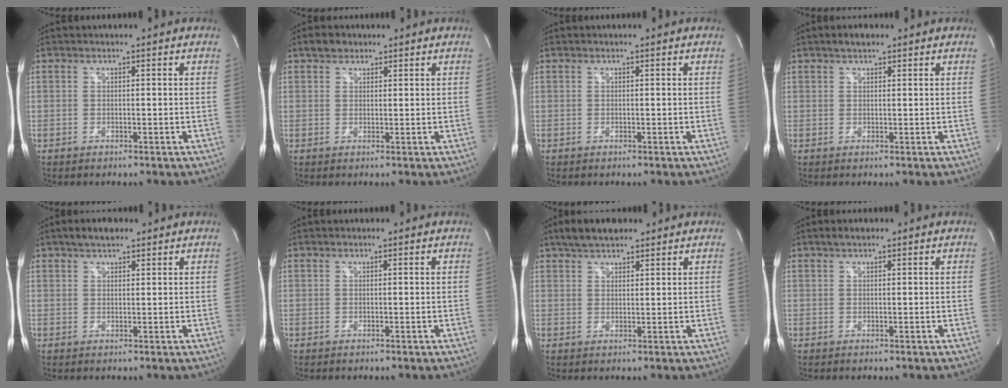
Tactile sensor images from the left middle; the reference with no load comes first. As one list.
[{"total": 2.4, "force": [1.7, 1.6, 0.7], "torque": [-0.014, 0.012, 0.026]}, {"total": 0.0}, {"total": 2.3, "force": [1.6, 0.9, 1.2], "torque": [-0.022, 0.013, 0.026]}, {"total": 3.5, "force": [2.6, 1.4, 1.9], "torque": [-0.039, 0.014, 0.043]}, {"total": 0.0}, {"total": 5.7, "force": [4.4, 2.2, 3.0], "torque": [-0.060, 0.021, 0.079]}, {"total": 1.6, "force": [1.1, 0.5, 0.9], "torque": [-0.020, 0.012, 0.020]}]